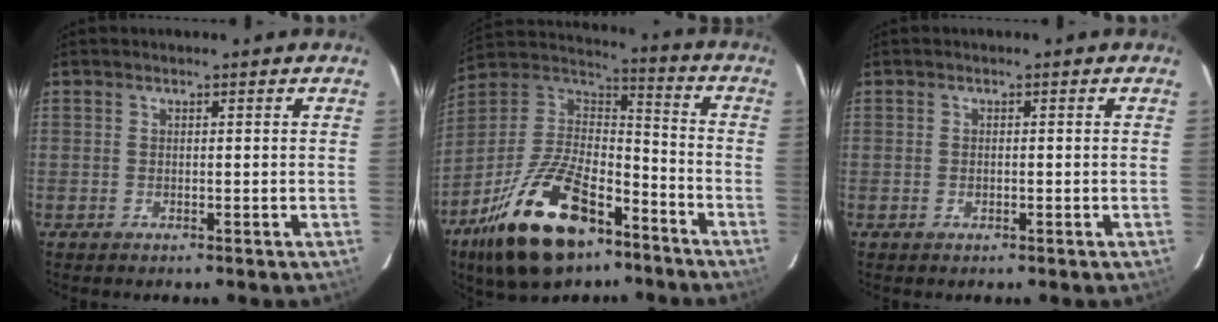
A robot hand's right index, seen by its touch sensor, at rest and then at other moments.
{"total": 23.8, "force": [-13.9, 11.3, 15.7], "torque": [-0.317, -0.008, -0.233]}
{"total": 0.6, "force": [-0.2, 0.4, 0.4], "torque": [-0.008, 0.000, -0.004]}